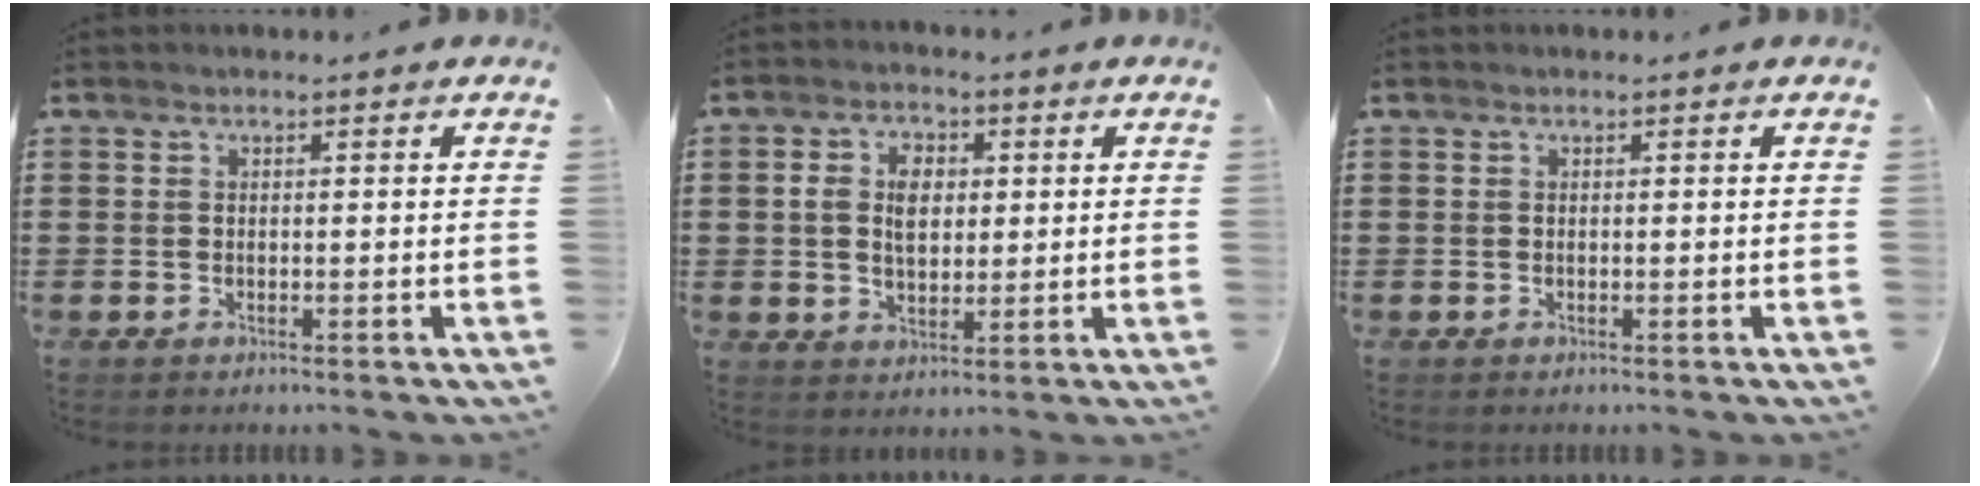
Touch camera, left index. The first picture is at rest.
{"total": 5.2, "force": [1.0, 3.6, 3.7], "torque": [-0.075, 0.012, 0.013]}
{"total": 0.0}